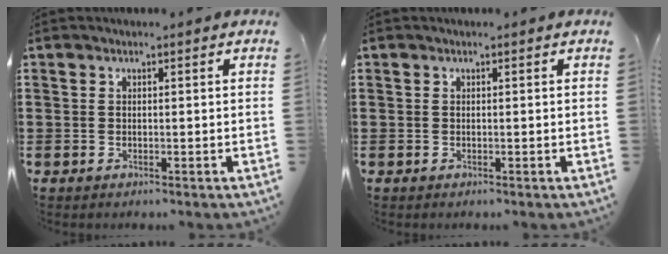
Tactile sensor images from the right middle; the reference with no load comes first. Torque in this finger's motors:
{"motor_torque": [0.00, 0.00, 0.00, 0.00]}